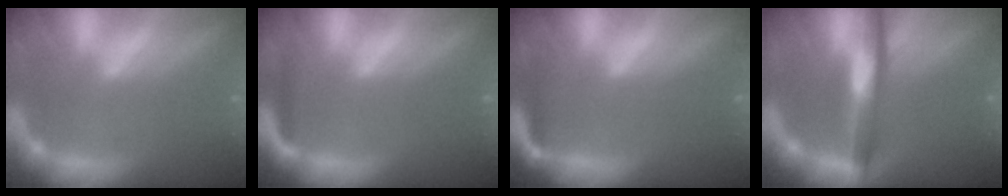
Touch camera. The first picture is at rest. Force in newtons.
{"total": 1.9}
{"total": 3.5}
{"total": 5.0}